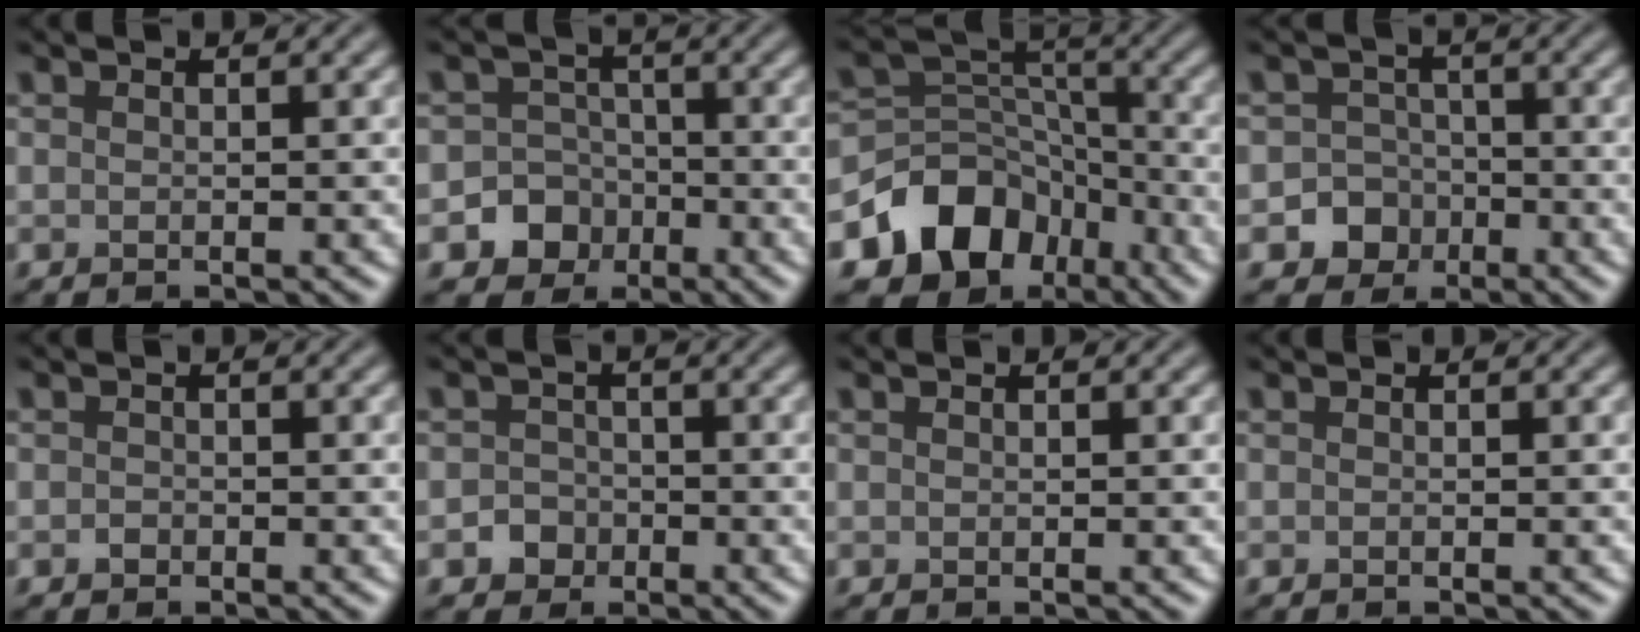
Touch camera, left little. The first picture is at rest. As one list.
[{"total": 5.7, "force": [-2.6, 5.0, 0.7], "torque": [0.021, -0.008, -0.068]}, {"total": 9.7, "force": [-5.5, 7.3, 3.1], "torque": [-0.051, 0.008, -0.102]}, {"total": 4.7, "force": [-2.1, 4.1, 0.7], "torque": [0.028, -0.006, -0.054]}, {"total": 0.6, "force": [-0.3, 0.4, 0.2], "torque": [-0.003, -0.002, -0.007]}, {"total": 1.9, "force": [-0.9, 1.7, 0.4], "torque": [0.006, 0.003, -0.019]}, {"total": 0.0}, {"total": 0.0}]